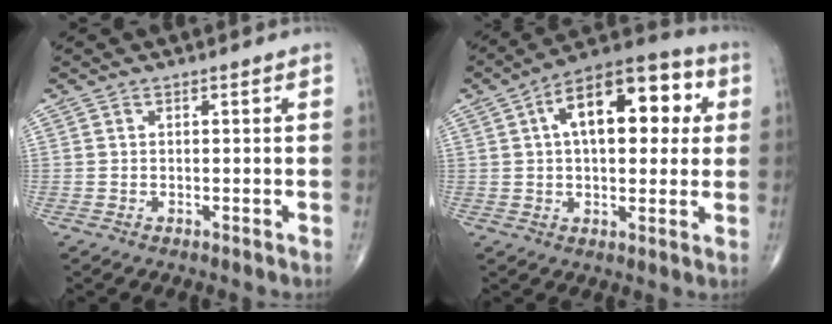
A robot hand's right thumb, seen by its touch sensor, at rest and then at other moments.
{"total": 18.0, "force": [4.4, 9.3, 14.8], "torque": [-0.185, 0.025, 0.055]}